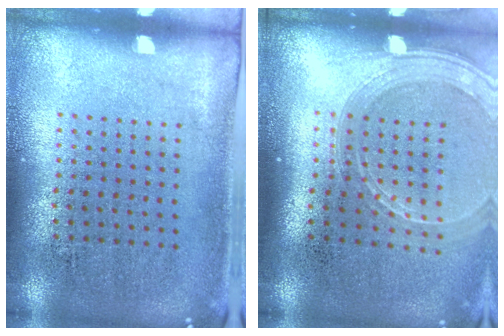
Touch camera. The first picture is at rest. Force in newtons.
{"total": 1.9, "press": 1.7, "slide": 0.8}